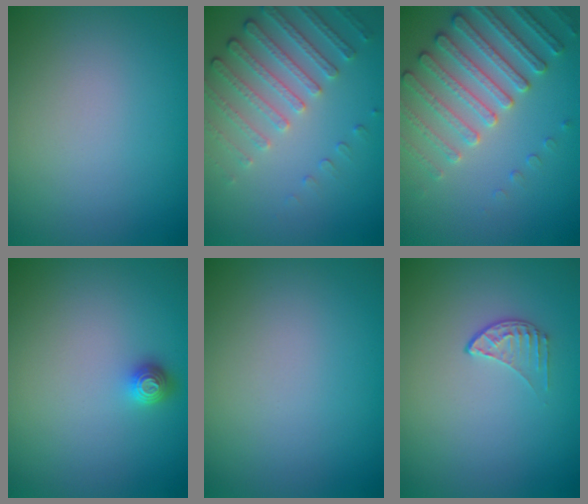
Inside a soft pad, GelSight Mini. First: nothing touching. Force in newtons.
{"total": 4.7, "press": 3.5, "slide": 3.1}
{"total": 4.6, "press": 4.5, "slide": 0.7}
{"total": 1.2, "press": 1.1, "slide": 0.4}
{"total": 0.0}
{"total": 1.4, "press": 0.9, "slide": 1.1}